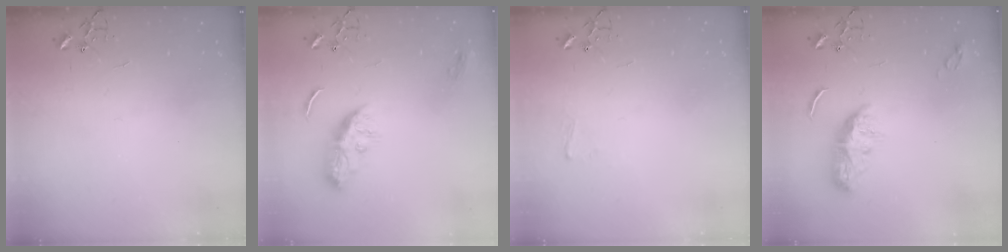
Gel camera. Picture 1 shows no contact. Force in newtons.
{"total": 10.9, "press": 10.9, "slide": 0.7}
{"total": 5.2, "press": 5.1, "slide": 0.6}
{"total": 9.1, "press": 9.1, "slide": 0.2}